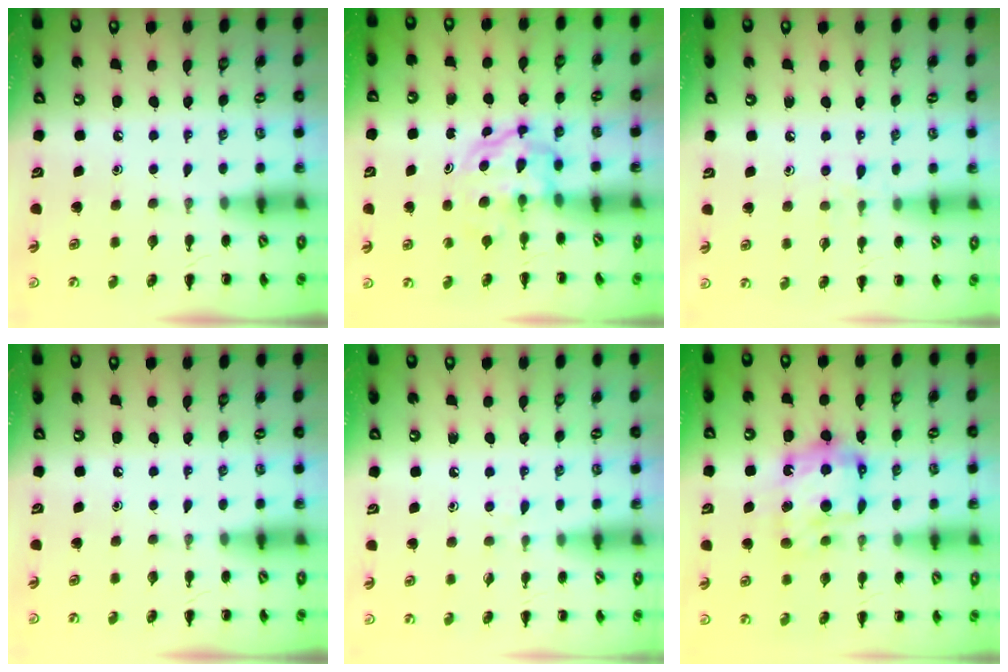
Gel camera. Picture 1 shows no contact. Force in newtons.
{"total": 3.9, "press": 3.9, "slide": 0.5}
{"total": 6.5, "press": 6.1, "slide": 2.4}
{"total": 0.0}
{"total": 3.6, "press": 3.3, "slide": 1.4}
{"total": 11.1, "press": 11.0, "slide": 1.2}